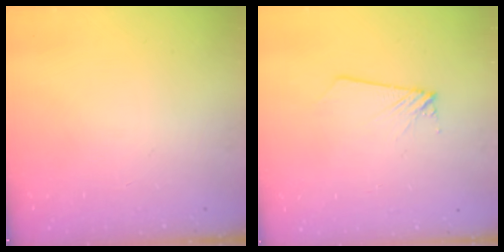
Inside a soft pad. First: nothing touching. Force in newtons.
{"total": 1.7, "press": 1.7, "slide": 0.1}